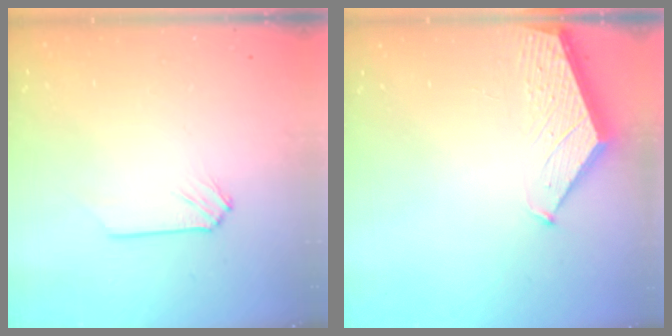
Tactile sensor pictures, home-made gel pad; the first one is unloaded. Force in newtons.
{"total": 1.5, "press": 1.5, "slide": 0.2}